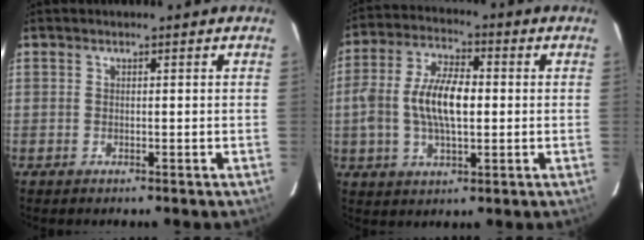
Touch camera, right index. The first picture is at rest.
{"total": 11.3, "force": [-0.5, 5.2, 10.0], "torque": [-0.201, 0.011, -0.009]}